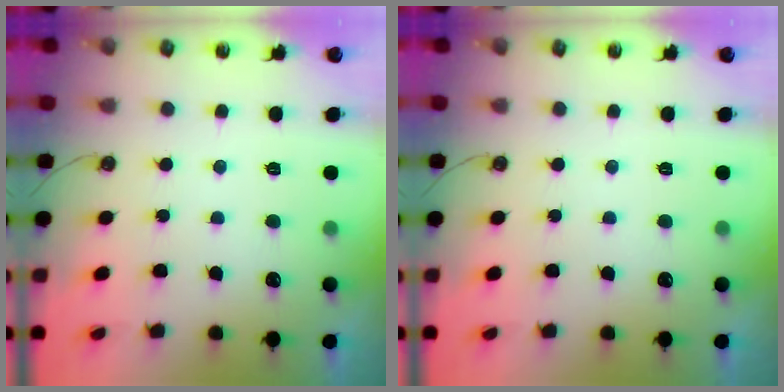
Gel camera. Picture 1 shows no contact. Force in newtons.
{"total": 0.0}